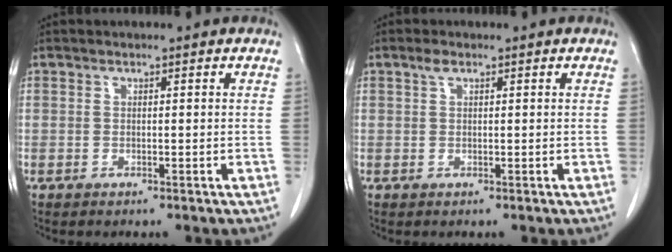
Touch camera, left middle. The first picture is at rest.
{"total": 1.2, "force": [0.7, 0.4, 0.8], "torque": [-0.017, 0.007, 0.013]}